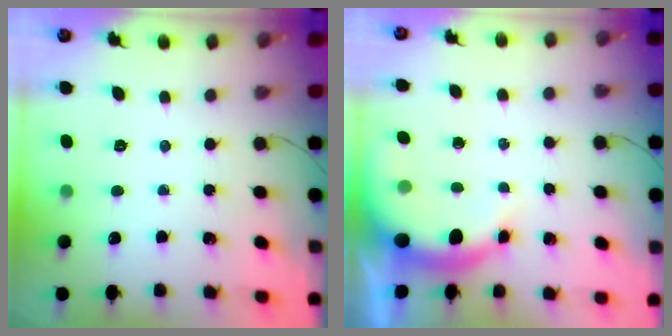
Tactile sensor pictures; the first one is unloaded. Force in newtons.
{"total": 5.0, "press": 4.9, "slide": 1.0}